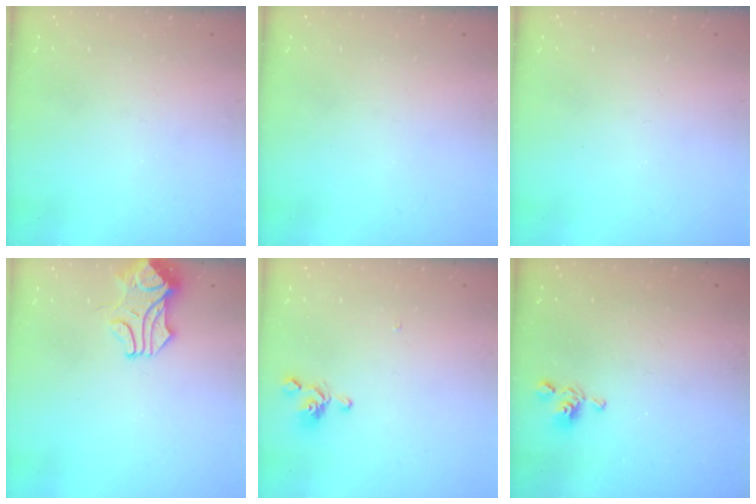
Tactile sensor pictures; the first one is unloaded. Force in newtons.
{"total": 0.0}
{"total": 0.0}
{"total": 0.6, "press": 0.6, "slide": 0.2}
{"total": 0.8, "press": 0.6, "slide": 0.5}
{"total": 5.7, "press": 5.7, "slide": 0.3}